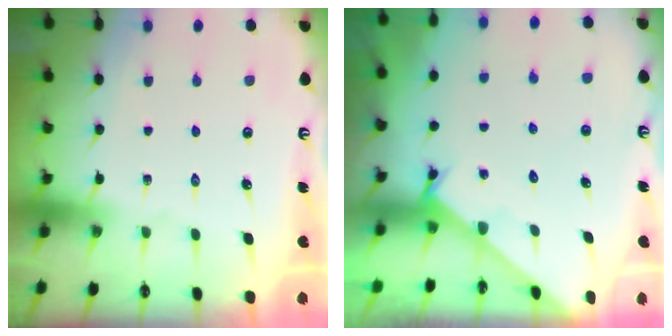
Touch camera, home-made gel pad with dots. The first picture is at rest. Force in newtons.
{"total": 1.7, "press": 1.7, "slide": 0.1}